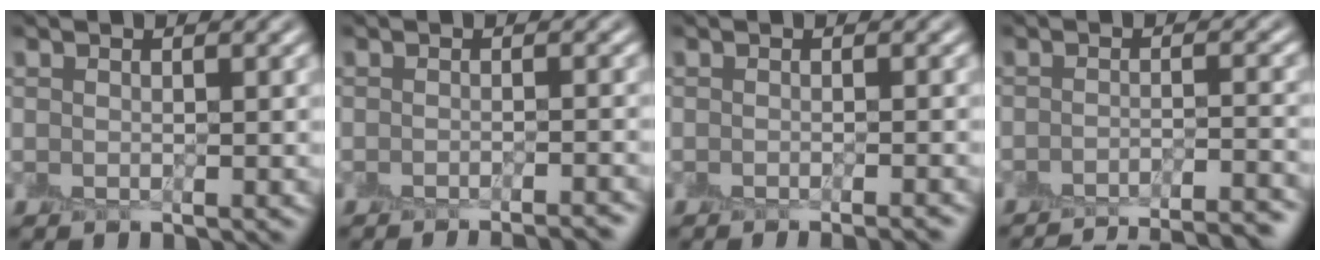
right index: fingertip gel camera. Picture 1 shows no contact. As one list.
[{"total": 3.3, "force": [-3.0, 0.3, 1.4], "torque": [-0.011, -0.007, -0.033]}, {"total": 1.9, "force": [-1.7, 0.1, 1.0], "torque": [-0.005, -0.011, -0.021]}, {"total": 10.9, "force": [-10.1, 2.5, 3.3], "torque": [-0.017, -0.007, -0.111]}]